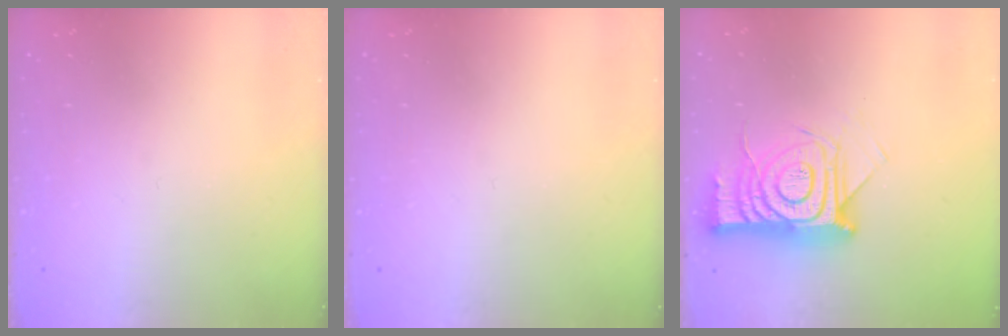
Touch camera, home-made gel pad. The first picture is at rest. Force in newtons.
{"total": 0.0}
{"total": 15.6, "press": 15.5, "slide": 1.2}